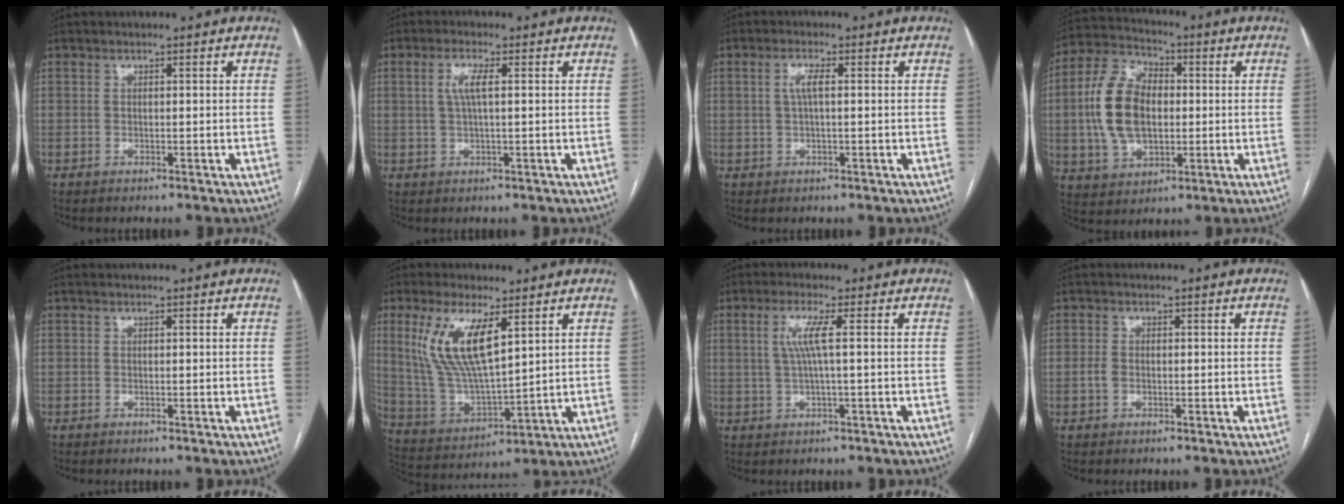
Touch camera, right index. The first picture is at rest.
{"total": 3.4, "force": [0.7, 0.5, 3.3], "torque": [-0.069, 0.005, 0.015]}
{"total": 2.6, "force": [0.4, 0.5, 2.6], "torque": [-0.054, 0.004, 0.009]}
{"total": 13.1, "force": [0.0, 8.0, 10.4], "torque": [-0.237, 0.026, 0.005]}
{"total": 0.0}
{"total": 12.4, "force": [5.4, 3.4, 10.7], "torque": [-0.237, -0.001, 0.113]}
{"total": 4.1, "force": [0.7, -0.3, 4.1], "torque": [-0.087, 0.007, 0.018]}
{"total": 1.3, "force": [-0.2, 1.0, 0.8], "torque": [-0.018, 0.003, -0.003]}